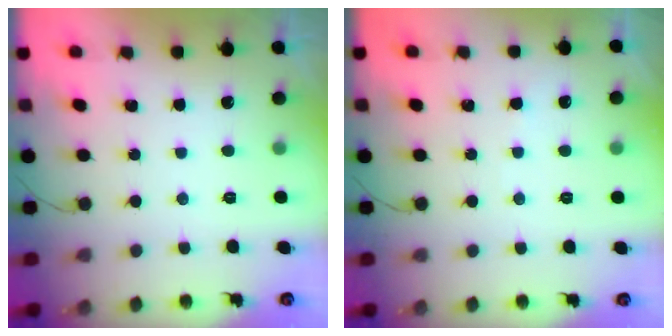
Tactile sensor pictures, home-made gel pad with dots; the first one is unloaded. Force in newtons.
{"total": 2.5, "press": 2.5, "slide": 0.3}